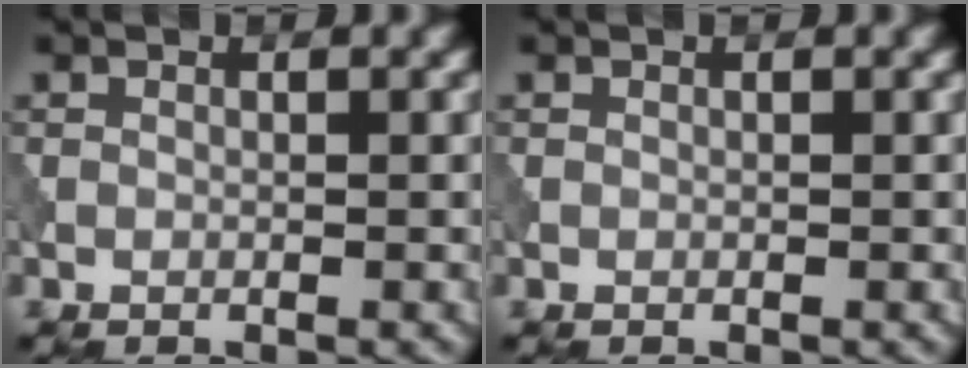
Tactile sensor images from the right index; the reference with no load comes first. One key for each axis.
{"total": 0.0}